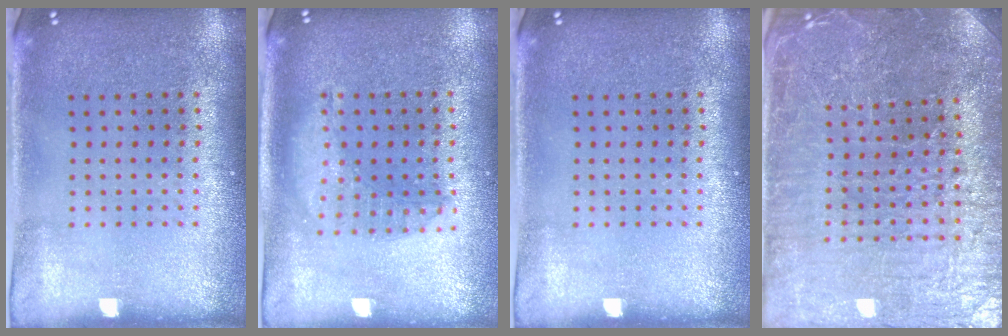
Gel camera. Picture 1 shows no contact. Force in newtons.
{"total": 1.4, "press": 1.3, "slide": 0.4}
{"total": 0.0}
{"total": 4.0, "press": 4.0, "slide": 0.7}